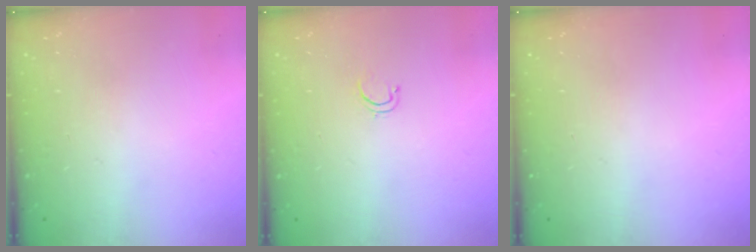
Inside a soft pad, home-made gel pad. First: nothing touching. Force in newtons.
{"total": 2.6, "press": 2.5, "slide": 0.4}
{"total": 0.0}